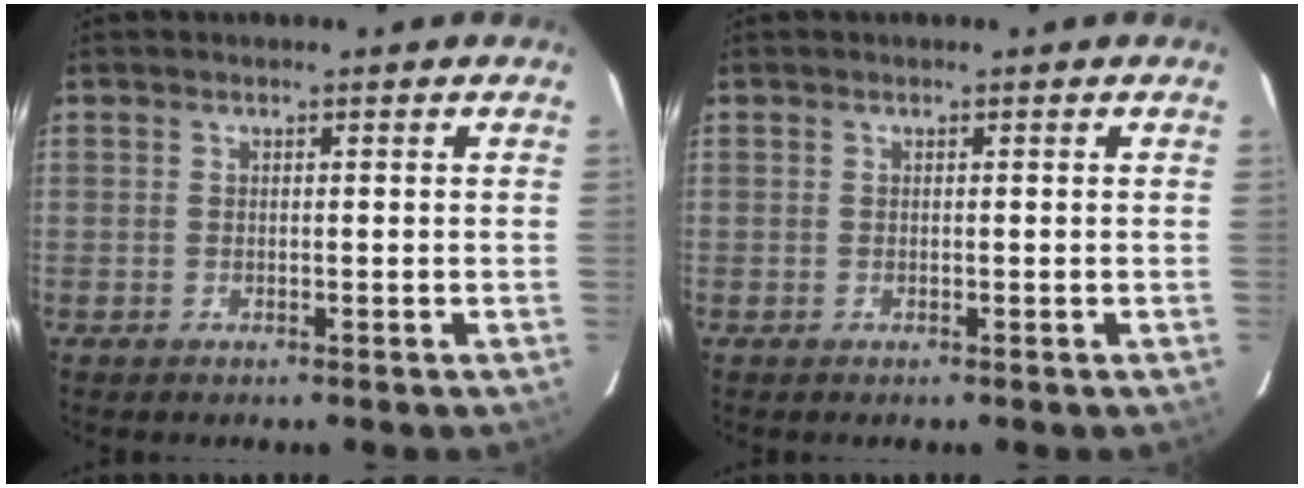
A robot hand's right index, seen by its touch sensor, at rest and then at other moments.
{"total": 0.0}